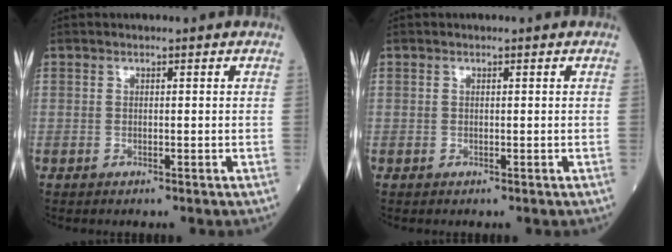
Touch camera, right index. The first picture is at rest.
{"total": 0.0}